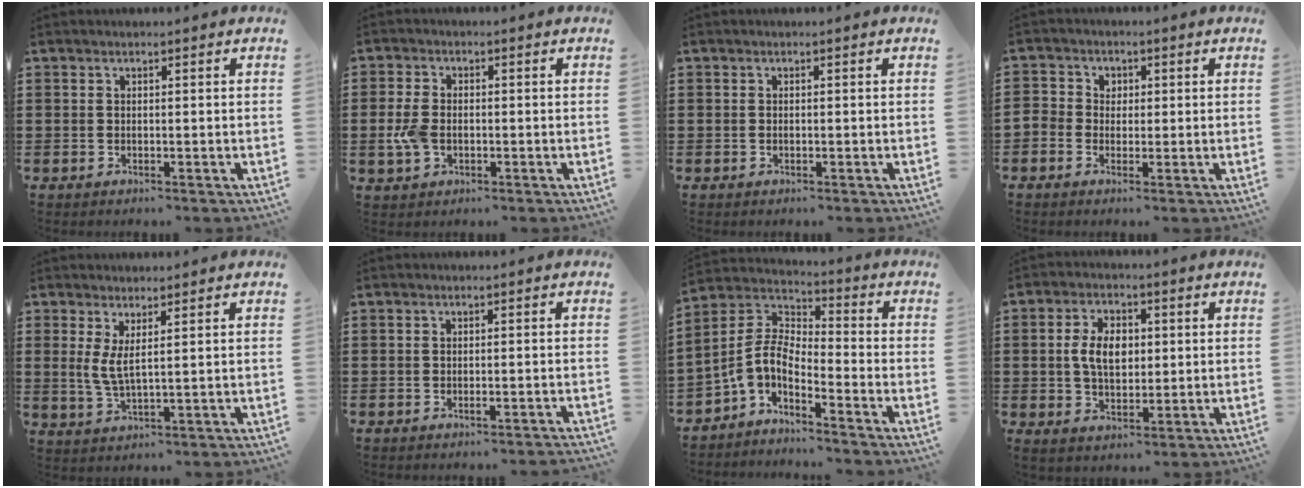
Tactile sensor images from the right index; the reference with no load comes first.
{"total": 4.2, "force": [-0.8, 2.7, 3.1], "torque": [-0.087, -0.006, -0.020]}
{"total": 0.0}
{"total": 2.6, "force": [-0.9, 2.4, 0.4], "torque": [-0.020, 0.010, -0.022]}
{"total": 3.3, "force": [1.3, 0.6, 3.0], "torque": [-0.079, -0.009, 0.018]}
{"total": 1.0, "force": [-0.9, 0.0, 0.4], "torque": [-0.008, -0.004, -0.017]}
{"total": 4.4, "force": [-2.7, 1.8, 2.9], "torque": [-0.102, -0.030, -0.071]}
{"total": 6.2, "force": [0.4, 3.8, 4.9], "torque": [-0.101, 0.008, 0.001]}